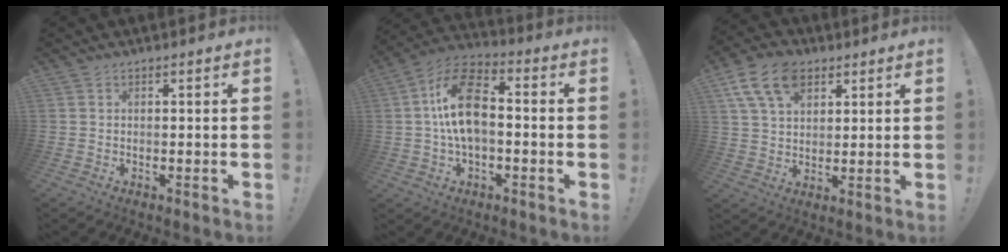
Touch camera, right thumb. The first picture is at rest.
{"total": 15.9, "force": [0.7, 10.3, 12.1], "torque": [-0.208, 0.022, 0.008]}
{"total": 13.2, "force": [6.8, 8.5, 7.5], "torque": [-0.138, -0.019, 0.129]}